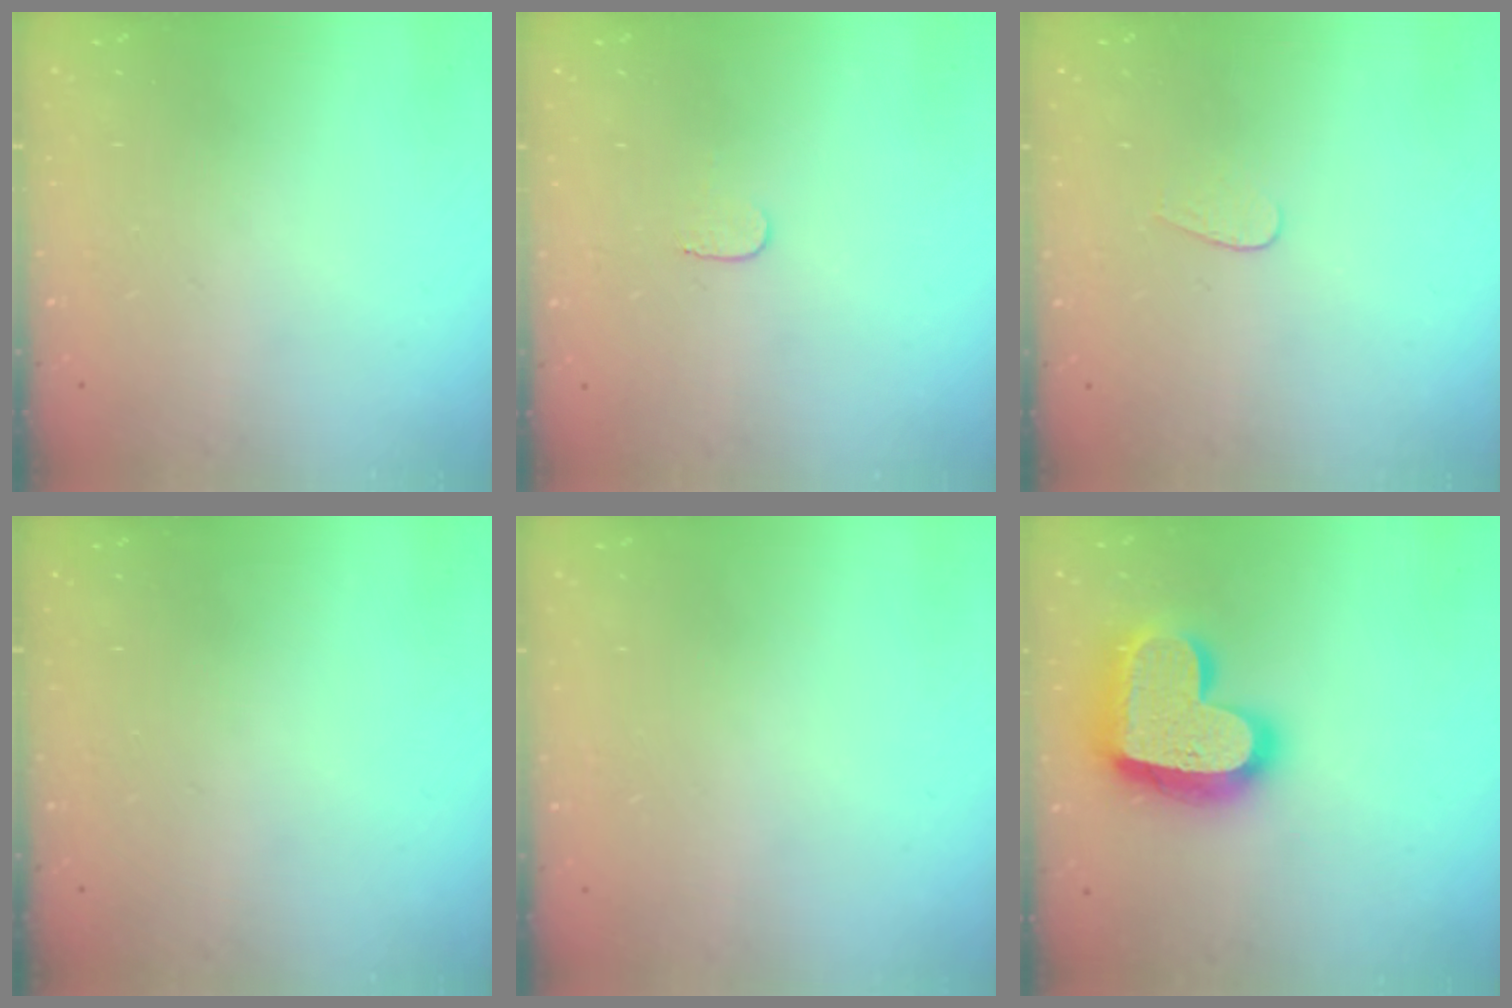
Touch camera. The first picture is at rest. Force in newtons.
{"total": 3.2, "press": 3.2, "slide": 0.3}
{"total": 3.5, "press": 3.5, "slide": 0.3}
{"total": 0.0}
{"total": 0.6, "press": 0.5, "slide": 0.2}
{"total": 21.7, "press": 21.6, "slide": 1.5}